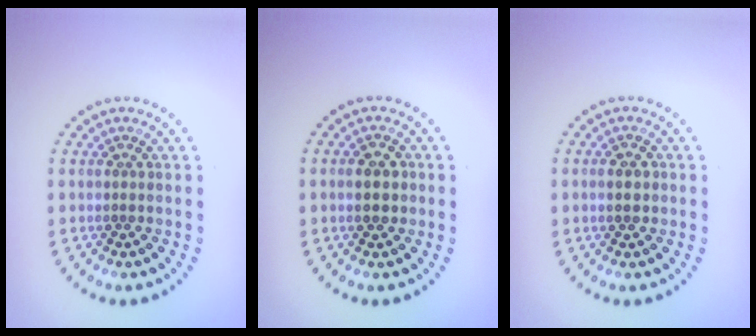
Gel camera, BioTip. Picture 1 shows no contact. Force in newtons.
{"total": 2.3, "press": 2.3, "slide": 0.1}
{"total": 2.3, "press": 2.2, "slide": 0.1}